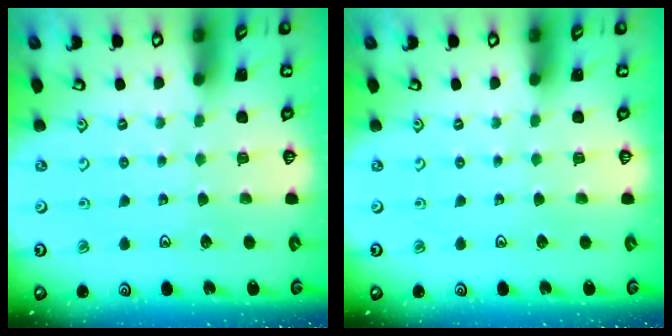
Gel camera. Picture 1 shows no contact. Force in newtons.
{"total": 0.0}